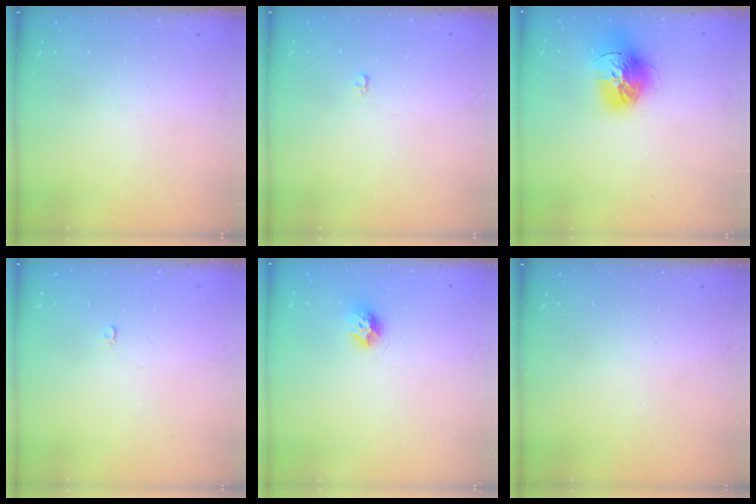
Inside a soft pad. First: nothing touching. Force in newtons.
{"total": 2.4, "press": 2.4, "slide": 0.2}
{"total": 15.9, "press": 15.9, "slide": 1.5}
{"total": 2.1, "press": 2.1, "slide": 0.2}
{"total": 7.6, "press": 7.6, "slide": 0.2}
{"total": 0.0}